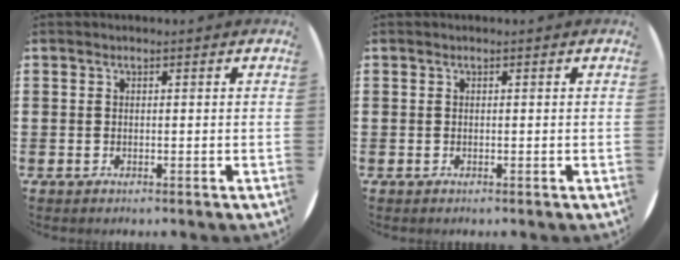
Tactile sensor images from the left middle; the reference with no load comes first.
{"total": 0.0}